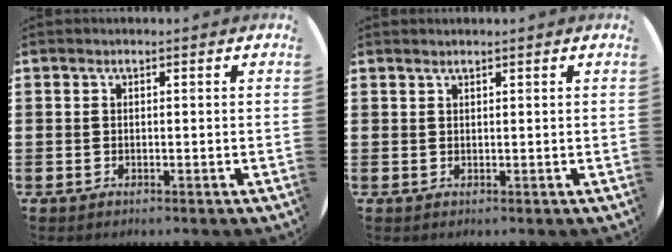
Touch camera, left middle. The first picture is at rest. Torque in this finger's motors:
{"motor_torque": [0.23, -0.29, -0.02, 0.01]}